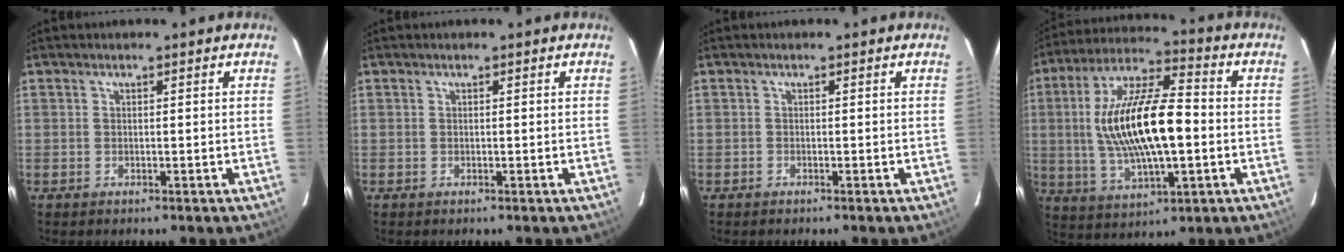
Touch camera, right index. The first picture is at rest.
{"total": 0.0}
{"total": 0.0}
{"total": 18.9, "force": [-0.5, 6.7, 17.7], "torque": [-0.340, 0.009, -0.004]}